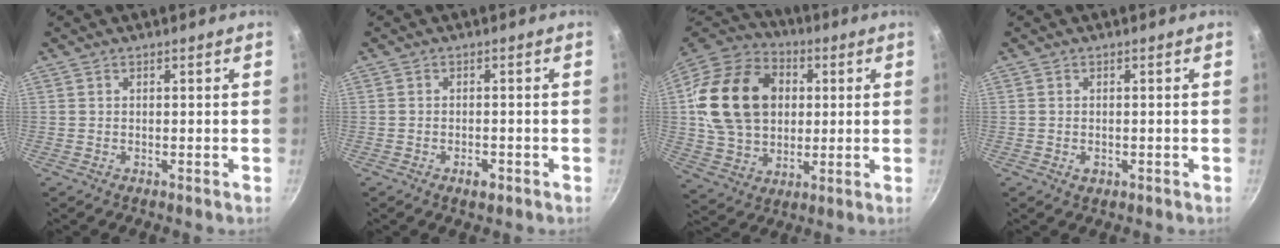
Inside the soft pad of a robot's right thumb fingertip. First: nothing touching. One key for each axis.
{"total": 2.4, "fx": -1.3, "fy": 1.2, "fz": 1.6, "tx": -0.022, "ty": 0.010, "tz": -0.021}
{"total": 22.3, "fx": 3.4, "fy": 17.2, "fz": 13.7, "tx": -0.219, "ty": 0.014, "tz": 0.061}
{"total": 1.5, "fx": -0.5, "fy": 1.1, "fz": 0.9, "tx": -0.014, "ty": -0.001, "tz": -0.008}